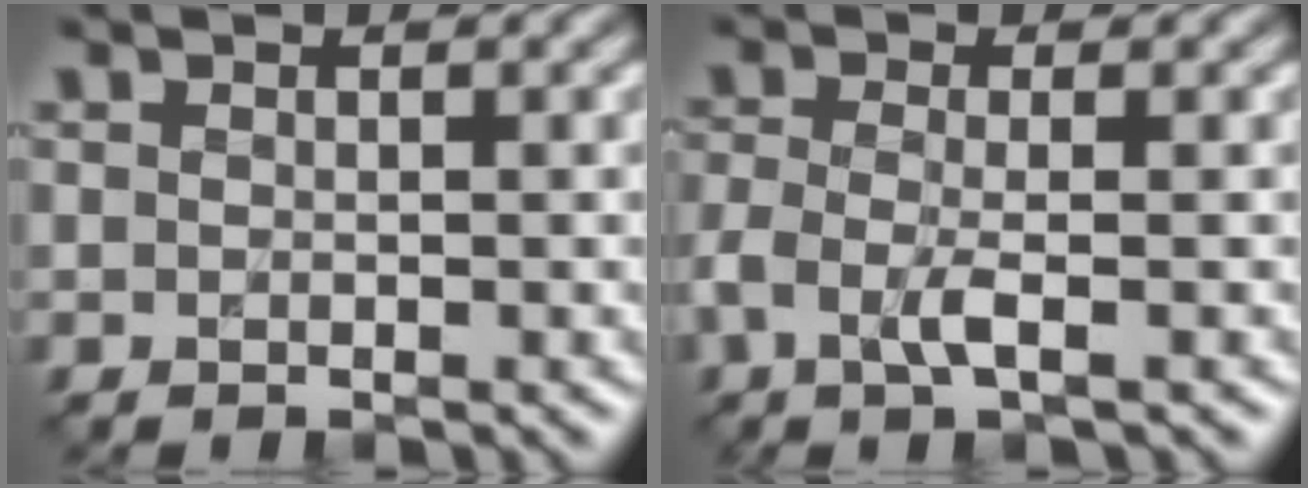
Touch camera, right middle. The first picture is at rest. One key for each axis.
{"total": 2.9, "fx": -1.1, "fy": 0.6, "fz": 2.6, "tx": -0.060, "ty": -0.004, "tz": -0.030}